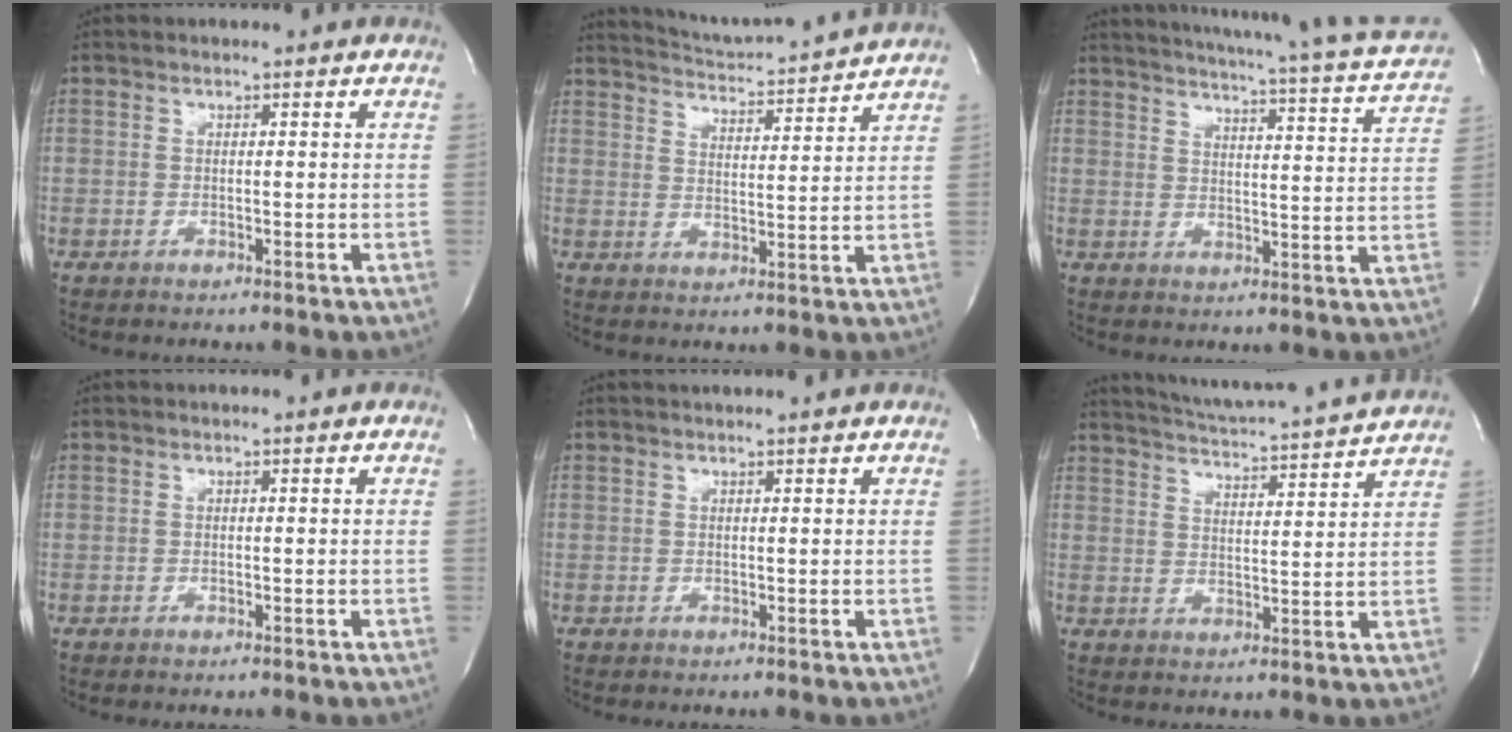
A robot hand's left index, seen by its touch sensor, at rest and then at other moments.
{"total": 12.3, "force": [12.0, -0.5, 2.8], "torque": [-0.055, 0.001, 0.174]}
{"total": 20.4, "force": [19.0, 0.0, 7.4], "torque": [-0.115, -0.061, 0.224]}
{"total": 0.0}
{"total": 3.2, "force": [3.0, -0.2, 1.0], "torque": [-0.013, 0.017, 0.038]}
{"total": 15.1, "force": [14.4, -0.5, 4.6], "torque": [-0.088, -0.010, 0.200]}